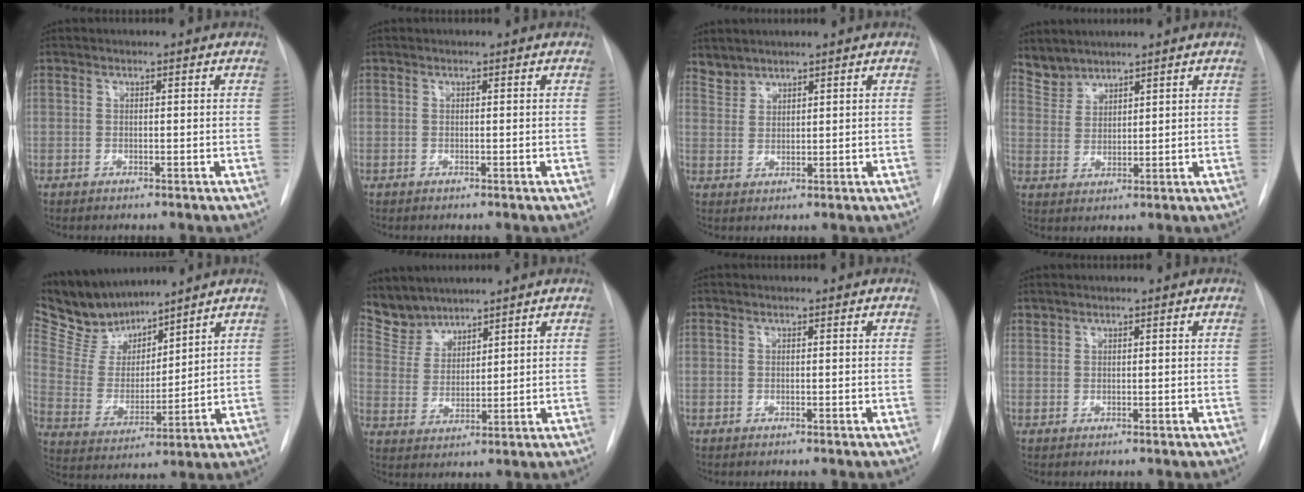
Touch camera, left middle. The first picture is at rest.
{"total": 0.0}
{"total": 2.5, "force": [2.4, 0.7, -0.3], "torque": [0.010, 0.011, 0.049]}
{"total": 4.0, "force": [3.8, 1.1, -0.5], "torque": [0.009, 0.009, 0.085]}
{"total": 11.4, "force": [10.4, 3.5, 3.1], "torque": [-0.074, 0.012, 0.212]}
{"total": 5.8, "force": [5.5, 1.7, 0.0], "torque": [-0.008, 0.011, 0.126]}
{"total": 0.0}
{"total": 0.5, "force": [0.5, 0.1, -0.1], "torque": [-0.001, 0.006, 0.012]}